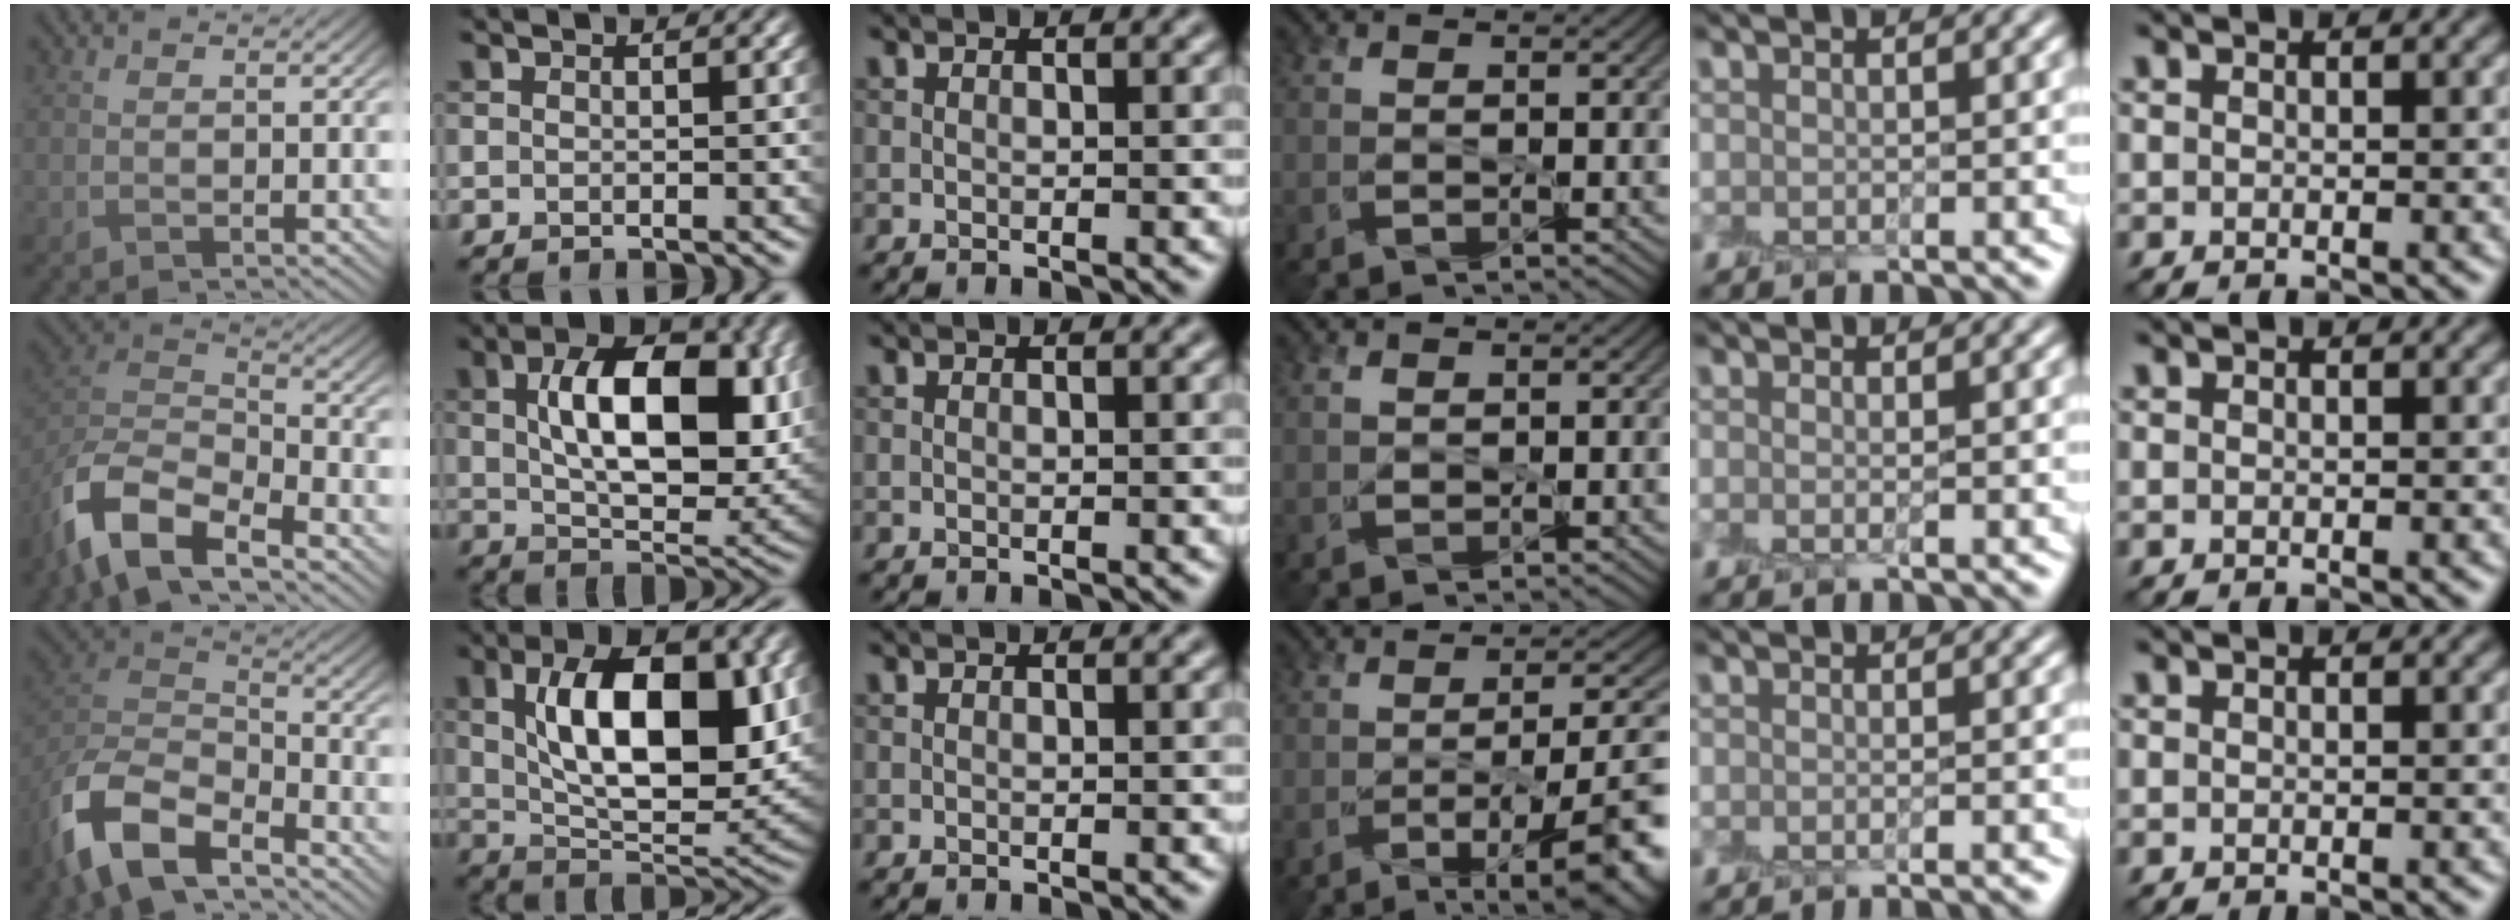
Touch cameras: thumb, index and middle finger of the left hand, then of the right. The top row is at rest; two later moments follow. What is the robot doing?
{"motion": "peel", "object": "shipping label"}